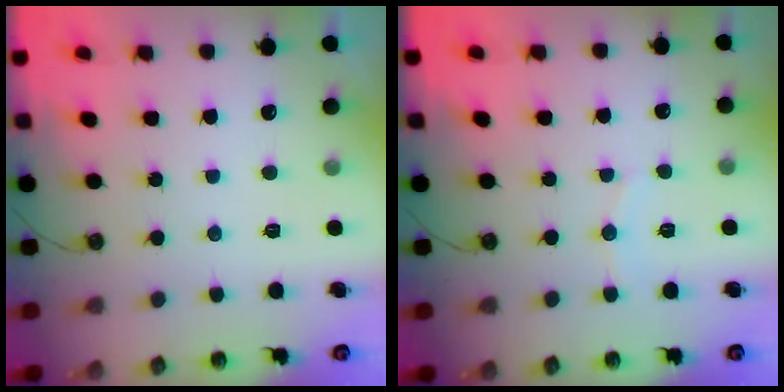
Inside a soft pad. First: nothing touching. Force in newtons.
{"total": 4.1, "press": 4.0, "slide": 0.4}